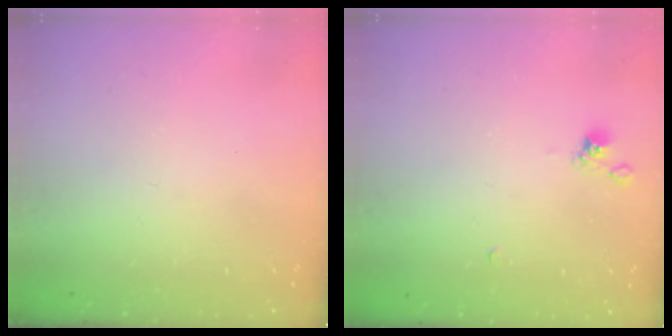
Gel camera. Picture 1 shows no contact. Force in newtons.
{"total": 2.7, "press": 2.7, "slide": 0.6}